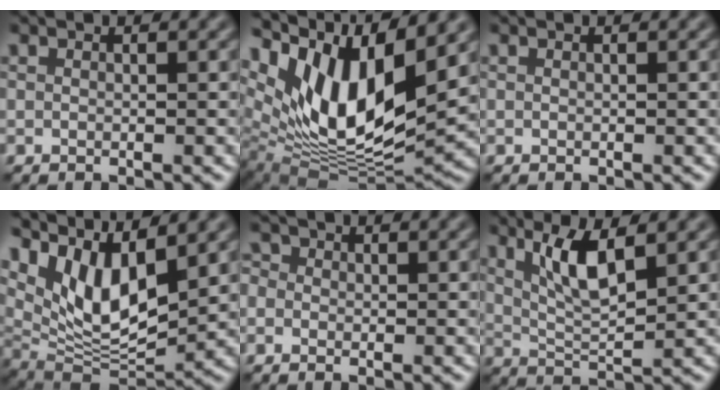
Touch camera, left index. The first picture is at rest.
{"total": 13.4, "force": [5.4, 5.9, 10.7], "torque": [-0.205, 0.006, 0.107]}
{"total": 0.0}
{"total": 9.6, "force": [4.7, 3.9, 7.4], "torque": [-0.151, -0.004, 0.095]}
{"total": 1.2, "force": [-0.1, 1.2, 0.3], "torque": [-0.004, 0.008, -0.014]}
{"total": 4.5, "force": [1.8, 1.3, 3.9], "torque": [-0.081, -0.006, 0.042]}